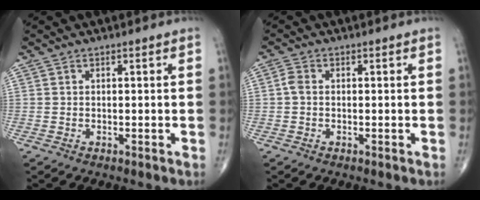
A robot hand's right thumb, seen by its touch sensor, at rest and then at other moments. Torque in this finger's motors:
{"motor_torque": [-0.25, 0.10, 0.19, 0.06, 0.01]}